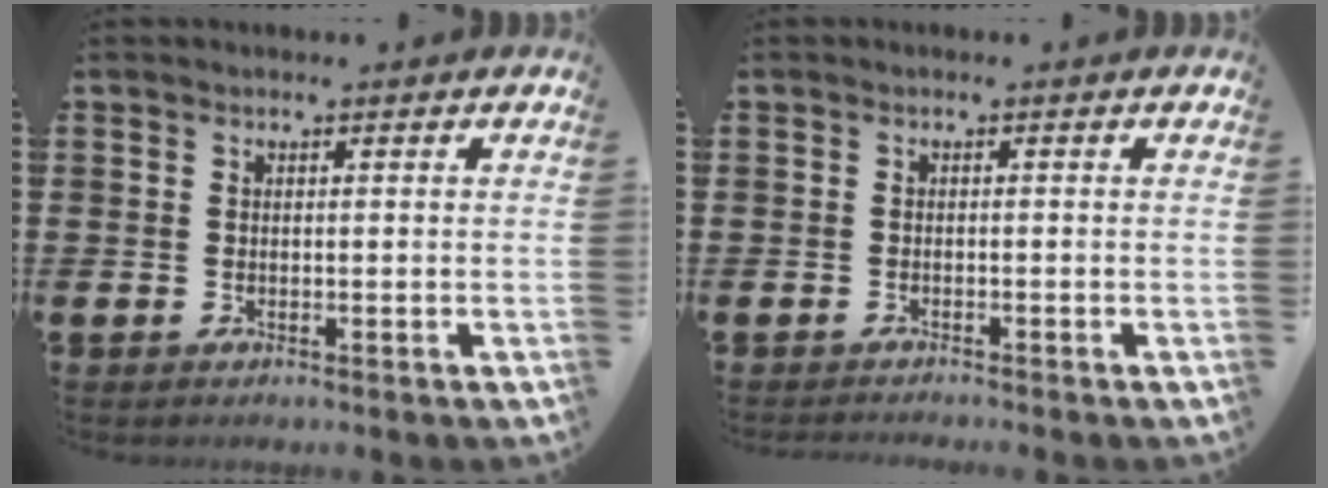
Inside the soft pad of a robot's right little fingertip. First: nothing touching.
{"total": 0.7, "force": [-0.7, -0.1, 0.0], "torque": [-0.001, -0.002, -0.014]}